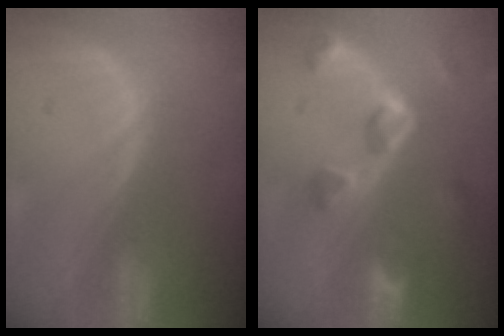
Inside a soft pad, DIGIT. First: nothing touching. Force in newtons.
{"total": 7.7, "press": 7.0, "slide": 3.3}